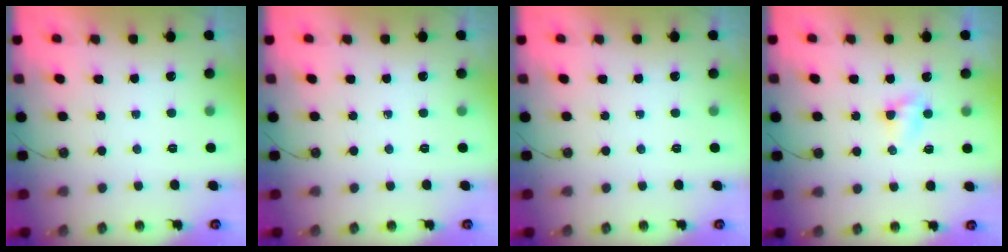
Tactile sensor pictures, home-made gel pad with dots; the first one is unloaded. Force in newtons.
{"total": 0.0}
{"total": 0.0}
{"total": 5.0, "press": 3.5, "slide": 3.6}